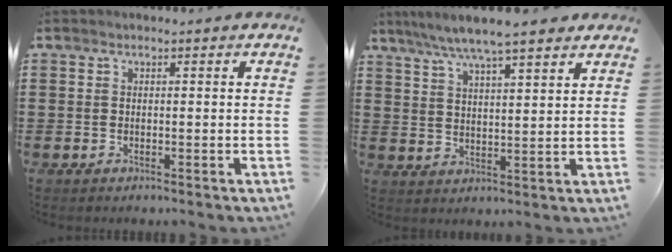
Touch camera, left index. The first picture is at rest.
{"total": 6.2, "force": [5.2, 0.3, 3.3], "torque": [-0.081, -0.014, 0.089]}